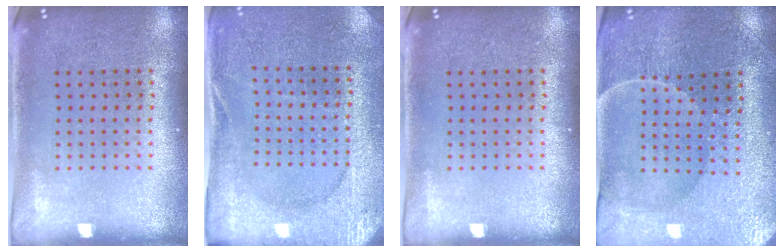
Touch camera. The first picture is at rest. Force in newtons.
{"total": 2.6, "press": 2.6, "slide": 0.4}
{"total": 0.0}
{"total": 1.5, "press": 1.5, "slide": 0.1}